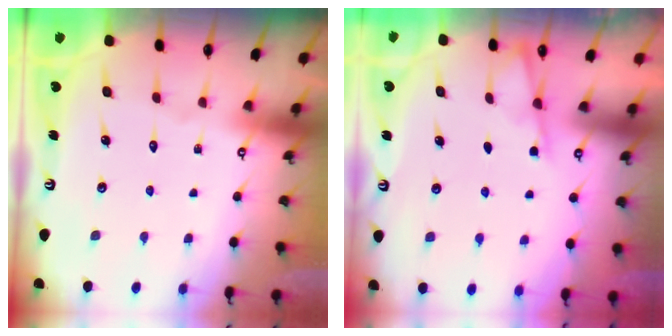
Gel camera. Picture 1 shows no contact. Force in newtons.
{"total": 3.2, "press": 3.1, "slide": 0.5}